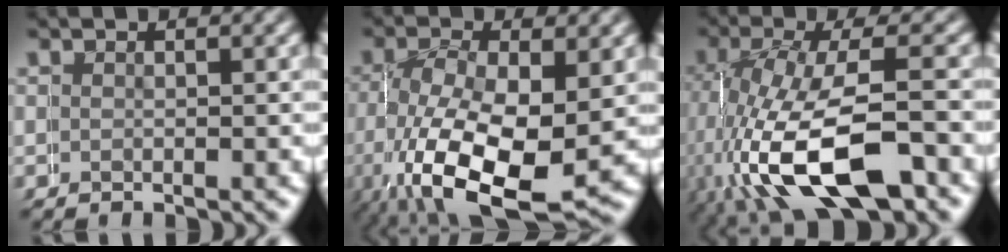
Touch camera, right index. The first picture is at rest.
{"total": 8.1, "force": [-1.7, 4.7, 6.4], "torque": [-0.143, -0.045, 0.002]}
{"total": 8.6, "force": [-1.9, 4.3, 7.2], "torque": [-0.163, -0.035, -0.007]}